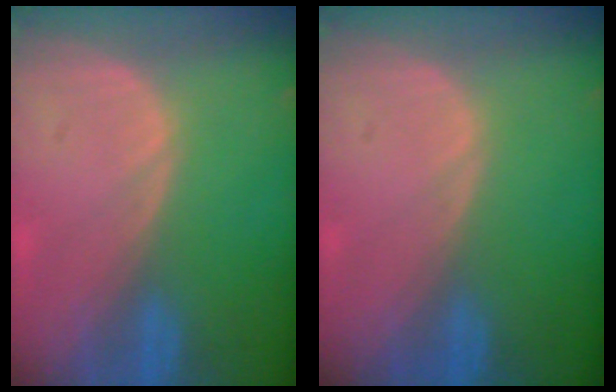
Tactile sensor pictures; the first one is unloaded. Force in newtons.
{"total": 0.0}